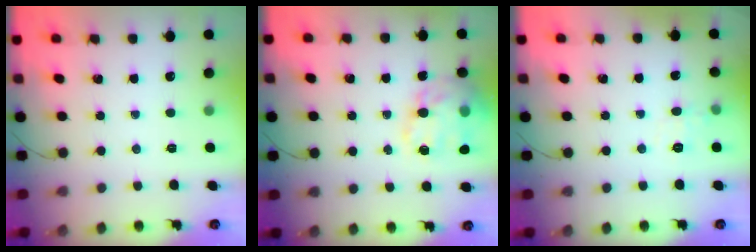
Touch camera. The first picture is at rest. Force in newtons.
{"total": 20.6, "press": 20.3, "slide": 3.5}
{"total": 5.5, "press": 5.3, "slide": 1.4}